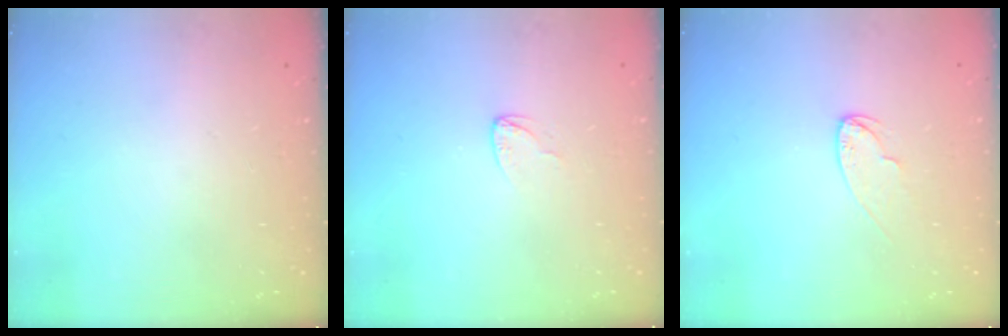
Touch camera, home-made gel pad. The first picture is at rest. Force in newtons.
{"total": 2.7, "press": 2.7, "slide": 0.2}
{"total": 5.1, "press": 5.1, "slide": 0.4}